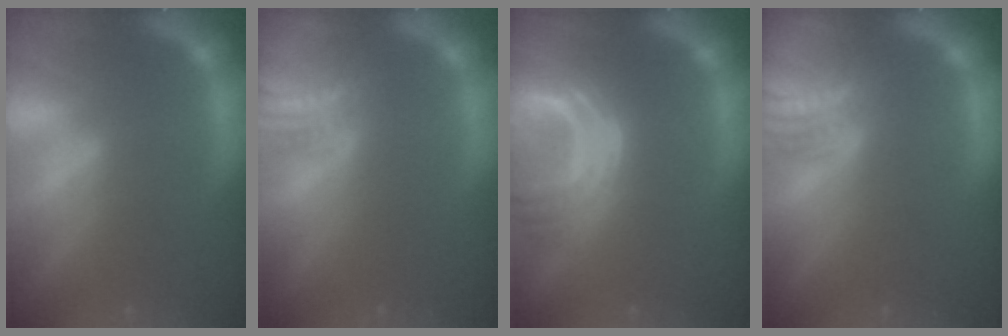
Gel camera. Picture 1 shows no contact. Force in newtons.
{"total": 5.5}
{"total": 9.5}
{"total": 7.0}